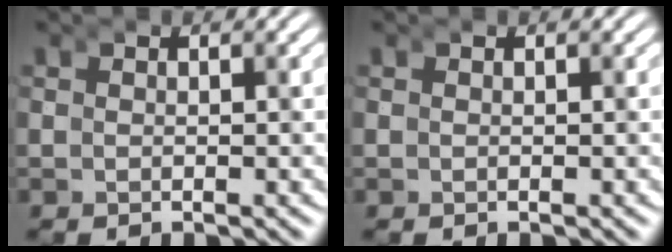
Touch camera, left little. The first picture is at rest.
{"total": 0.0}